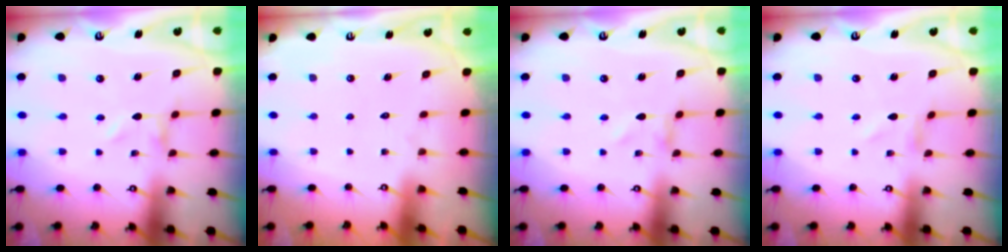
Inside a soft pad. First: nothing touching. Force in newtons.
{"total": 1.7, "press": 1.7, "slide": 0.2}
{"total": 0.0}
{"total": 0.8, "press": 0.8, "slide": 0.1}